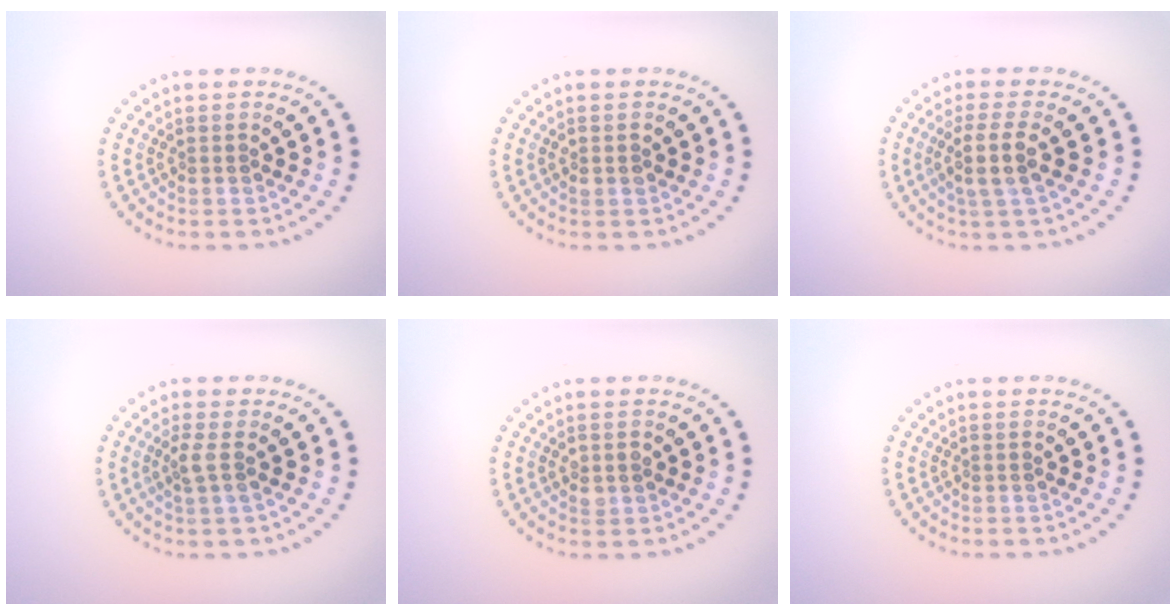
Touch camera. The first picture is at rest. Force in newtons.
{"total": 1.1, "press": 1.1, "slide": 0.2}
{"total": 3.0, "press": 2.6, "slide": 1.4}
{"total": 1.8, "press": 1.4, "slide": 1.1}
{"total": 1.0, "press": 1.0, "slide": 0.1}
{"total": 0.0}